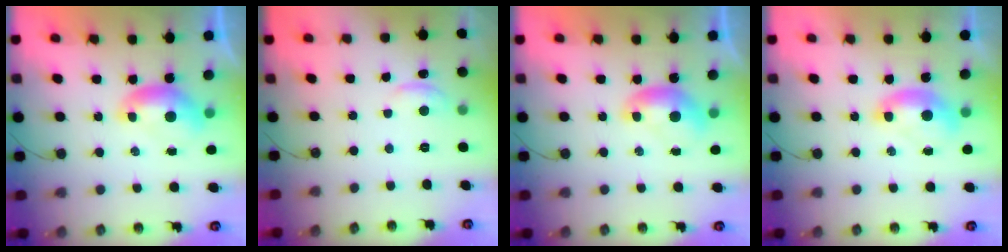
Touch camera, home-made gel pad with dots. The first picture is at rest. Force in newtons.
{"total": 1.4, "press": 1.0, "slide": 1.0}
{"total": 0.0}
{"total": 1.7, "press": 1.7, "slide": 0.5}